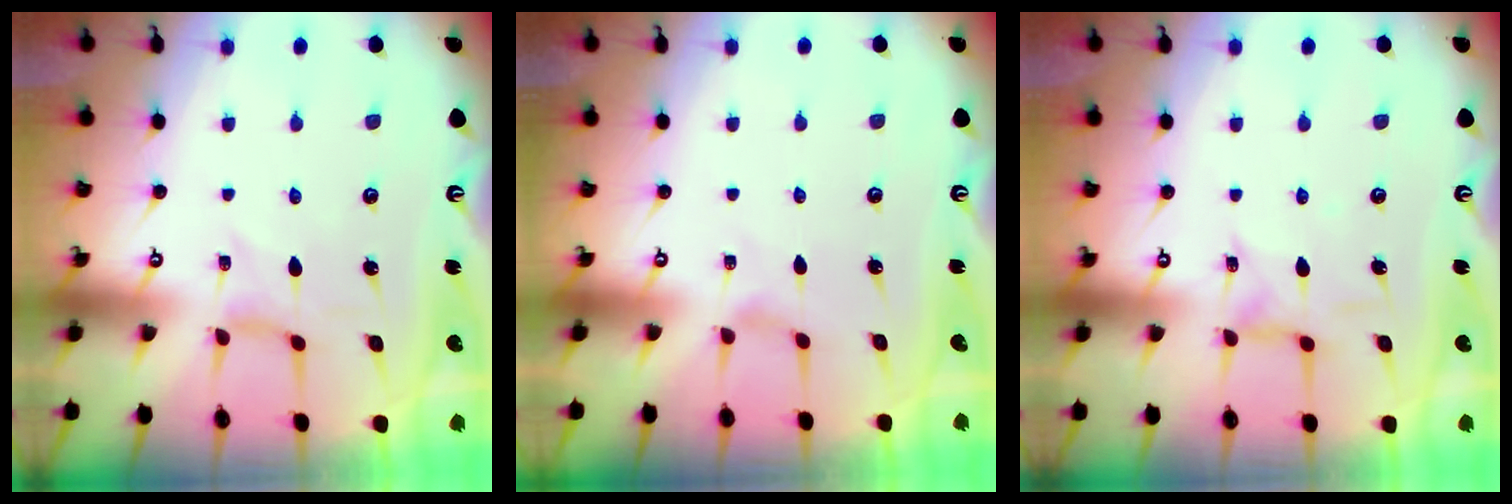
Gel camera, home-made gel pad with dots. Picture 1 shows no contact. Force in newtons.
{"total": 0.0}
{"total": 2.5, "press": 2.5, "slide": 0.4}